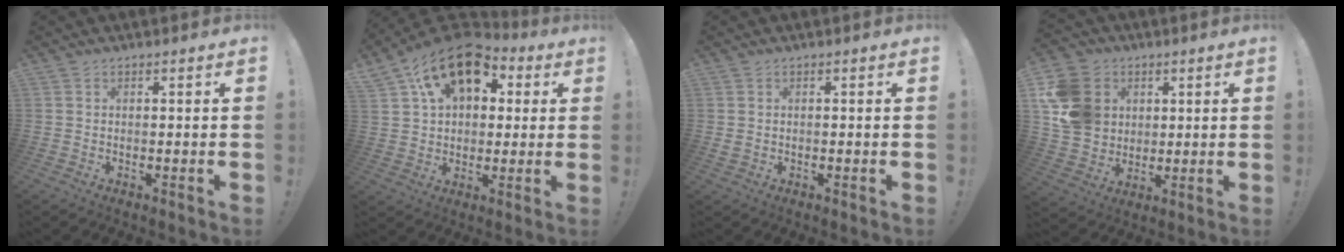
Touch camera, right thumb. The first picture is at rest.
{"total": 16.8, "force": [8.9, 10.8, 9.2], "torque": [-0.130, -0.051, 0.160]}
{"total": 0.7, "force": [0.1, 0.6, 0.3], "torque": [-0.015, 0.007, 0.003]}
{"total": 15.3, "force": [3.7, 13.3, 6.5], "torque": [-0.109, -0.004, 0.080]}